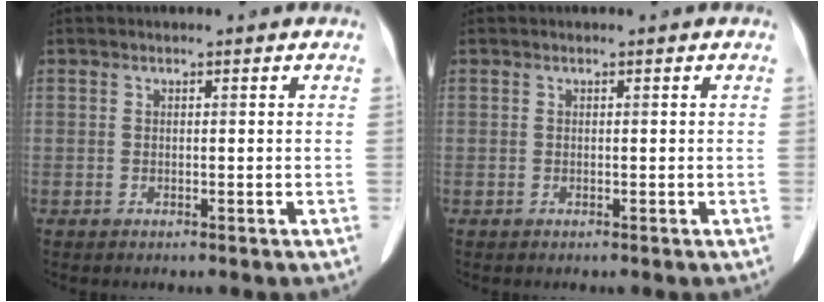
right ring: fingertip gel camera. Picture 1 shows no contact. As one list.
[{"total": 0.0}]